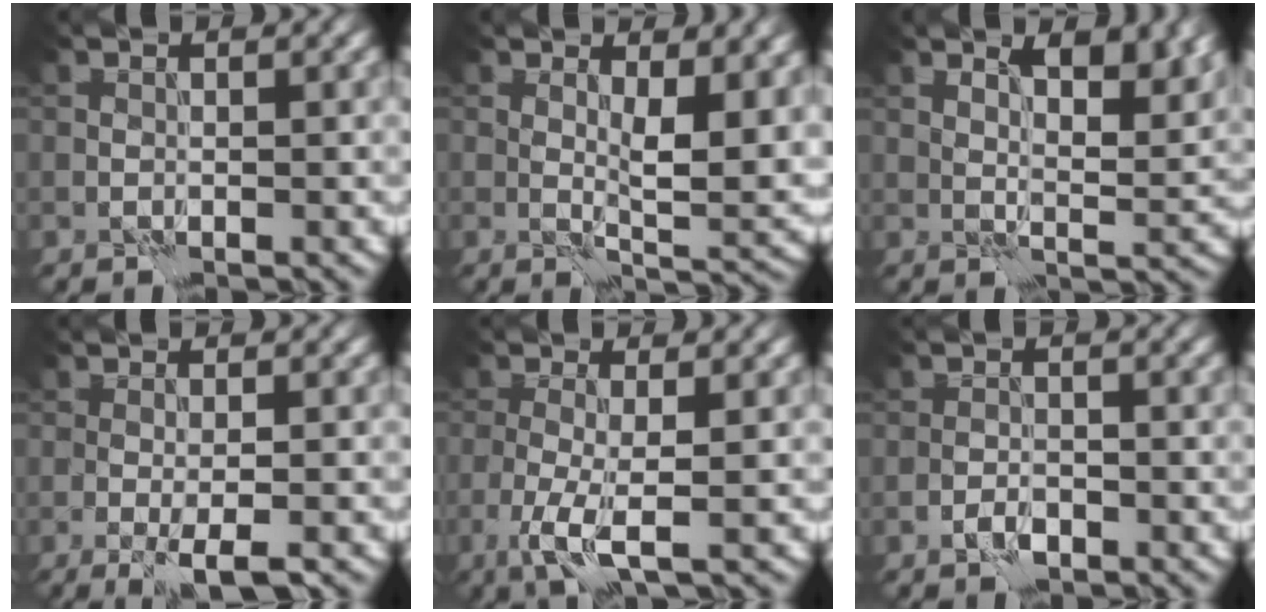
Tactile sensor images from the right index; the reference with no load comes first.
{"total": 6.1, "force": [1.6, 2.2, 5.5], "torque": [-0.086, -0.012, 0.032]}
{"total": 5.7, "force": [3.3, 2.0, 4.2], "torque": [-0.060, -0.002, 0.048]}
{"total": 3.4, "force": [-1.4, 0.5, 3.0], "torque": [-0.054, -0.003, -0.024]}
{"total": 3.8, "force": [-1.1, 0.8, 3.6], "torque": [-0.077, -0.008, -0.026]}
{"total": 1.6, "force": [-1.0, 0.7, 1.0], "torque": [-0.018, 0.002, -0.021]}